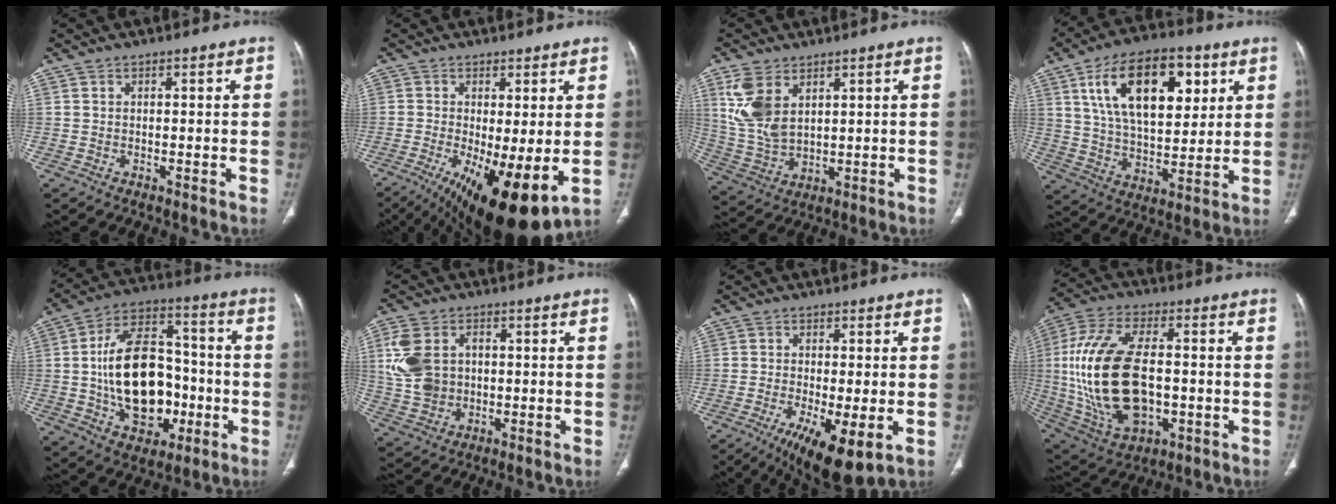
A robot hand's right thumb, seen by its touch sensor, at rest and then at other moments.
{"total": 15.1, "force": [-3.8, 4.9, 13.8], "torque": [-0.217, -0.023, -0.042]}
{"total": 10.1, "force": [4.4, 5.8, 6.9], "torque": [-0.142, -0.010, 0.102]}
{"total": 21.1, "force": [8.1, 11.0, 16.0], "torque": [-0.228, -0.020, 0.139]}
{"total": 21.3, "force": [-2.8, 13.8, 16.0], "torque": [-0.236, 0.034, -0.036]}
{"total": 10.7, "force": [1.4, 8.3, 6.7], "torque": [-0.124, 0.007, 0.032]}
{"total": 11.0, "force": [-4.2, 3.1, 9.7], "torque": [-0.166, -0.016, -0.061]}
{"total": 23.9, "force": [-0.8, 13.1, 20.0], "torque": [-0.412, 0.001, 0.001]}